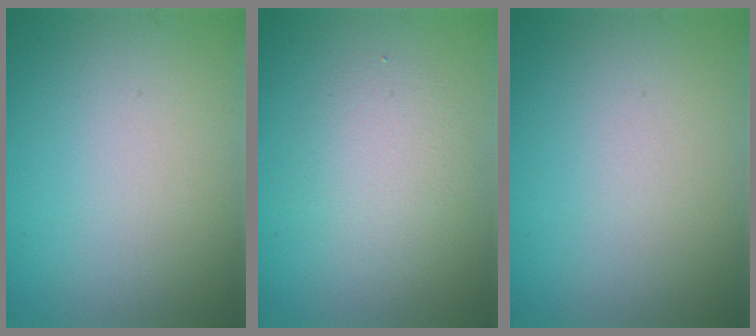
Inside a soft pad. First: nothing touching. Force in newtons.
{"total": 2.6, "press": 2.6, "slide": 0.1}
{"total": 0.0}